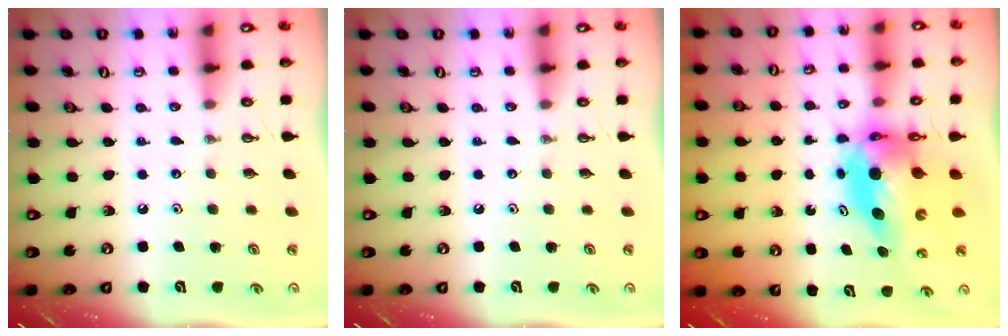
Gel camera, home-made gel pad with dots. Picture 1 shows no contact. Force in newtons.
{"total": 0.0}
{"total": 8.8, "press": 8.8, "slide": 0.6}